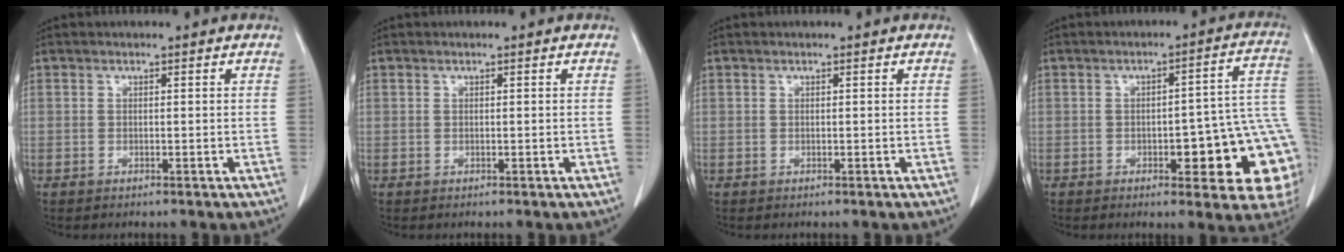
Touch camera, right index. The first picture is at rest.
{"total": 0.0}
{"total": 0.0}
{"total": 15.5, "force": [-3.5, 4.2, 14.5], "torque": [-0.100, 0.033, -0.032]}